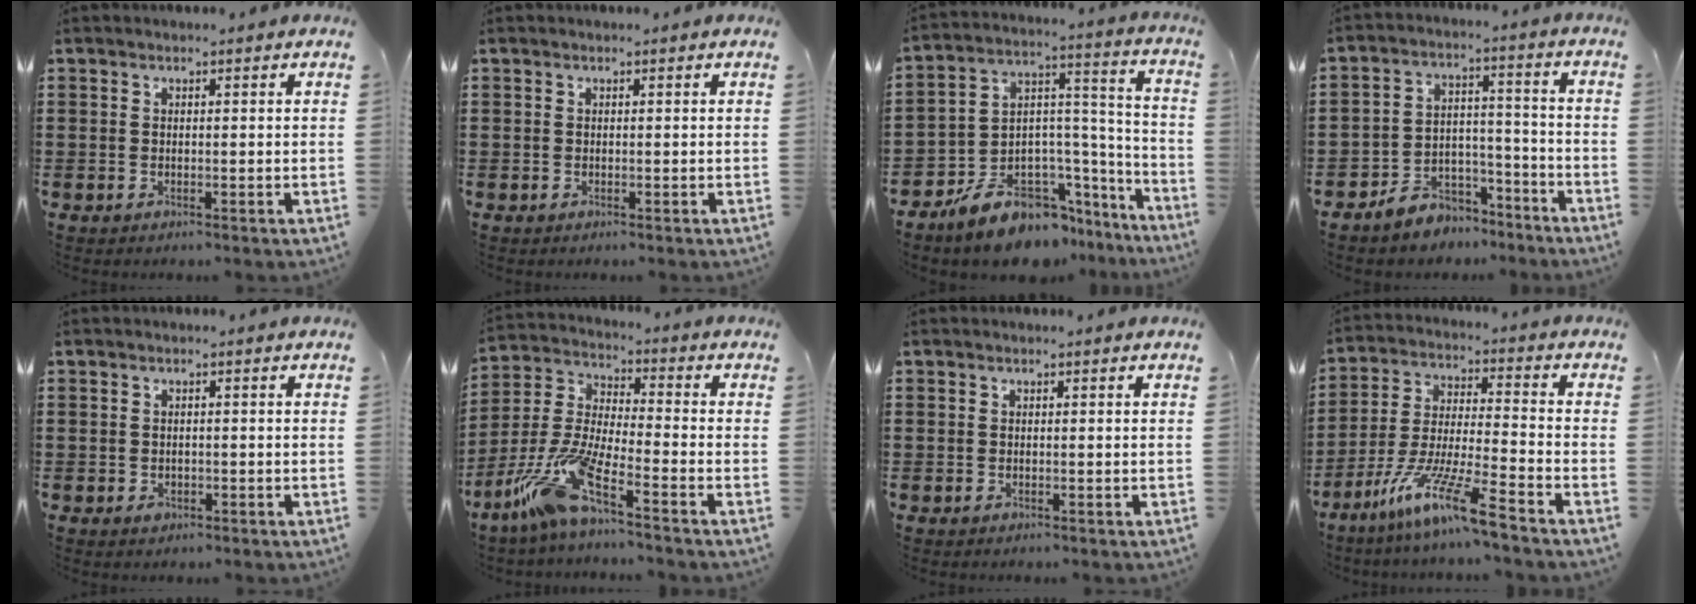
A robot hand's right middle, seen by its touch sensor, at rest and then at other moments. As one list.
[{"total": 0.0}, {"total": 10.1, "force": [-8.1, 5.2, 3.0], "torque": [-0.072, 0.021, -0.150]}, {"total": 5.5, "force": [-5.0, 2.3, -0.1], "torque": [-0.003, 0.017, -0.101]}, {"total": 0.9, "force": [-0.4, 0.7, 0.5], "torque": [-0.011, 0.000, -0.009]}, {"total": 11.3, "force": [-7.8, 1.3, 8.1], "torque": [-0.200, -0.018, -0.163]}, {"total": 0.0}, {"total": 11.2, "force": [-8.5, -0.1, 7.3], "torque": [-0.149, -0.006, -0.168]}]